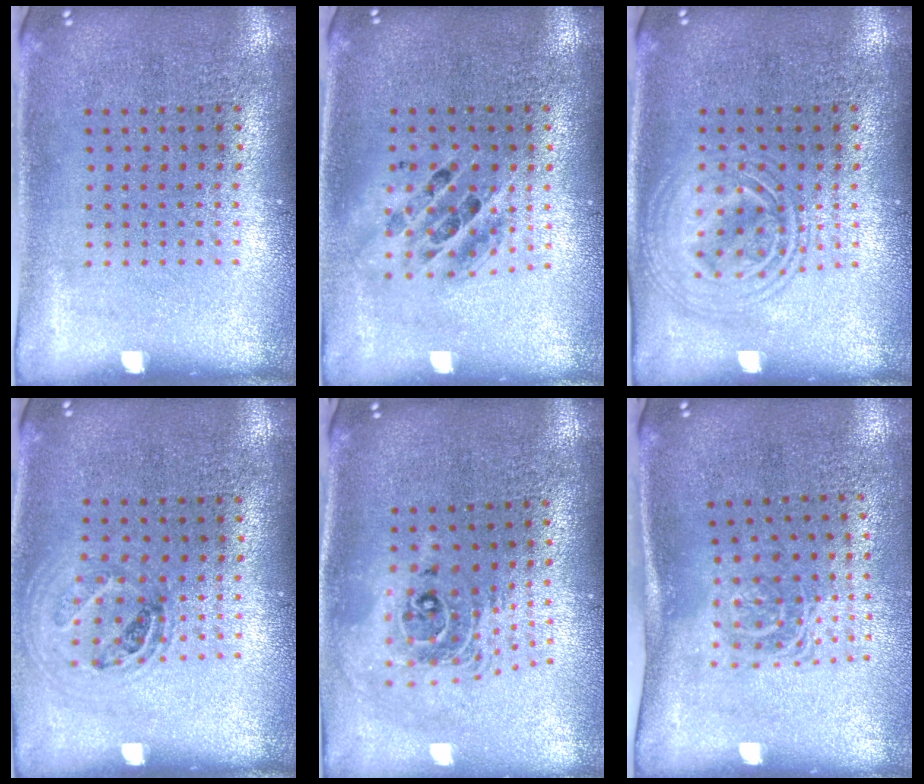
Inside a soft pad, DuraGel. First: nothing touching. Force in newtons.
{"total": 1.3, "press": 1.1, "slide": 0.7}
{"total": 1.9, "press": 1.9, "slide": 0.3}
{"total": 1.1, "press": 1.0, "slide": 0.4}
{"total": 2.1, "press": 1.6, "slide": 1.4}
{"total": 1.6, "press": 1.2, "slide": 1.1}